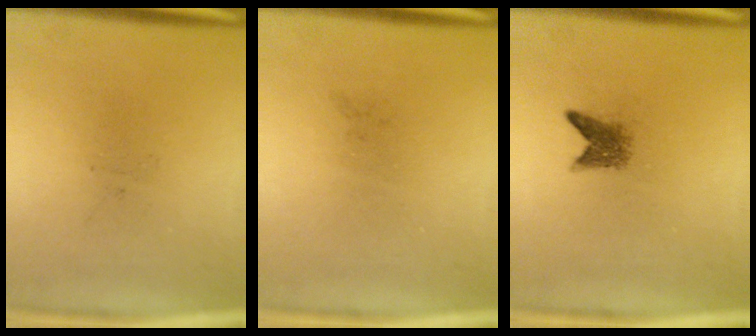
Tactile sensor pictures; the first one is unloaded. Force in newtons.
{"total": 0.0}
{"total": 2.3}